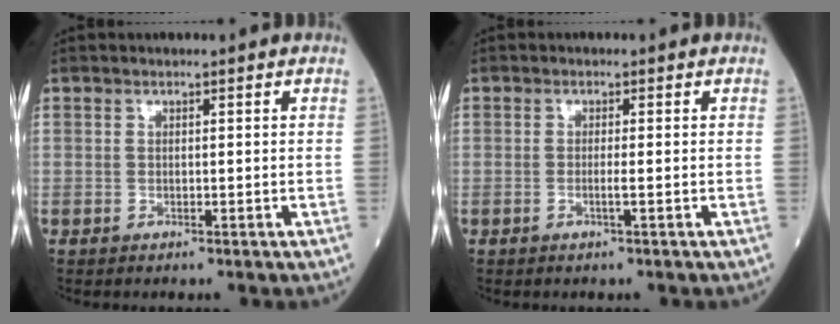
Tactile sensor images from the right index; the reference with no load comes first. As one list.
[{"total": 1.2, "force": [-0.4, -0.3, 1.1], "torque": [-0.022, -0.002, -0.010]}]